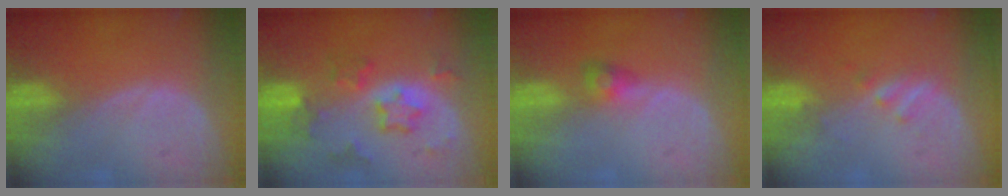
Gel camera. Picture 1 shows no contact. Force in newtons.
{"total": 7.2, "press": 6.5, "slide": 3.2}
{"total": 2.5, "press": 2.4, "slide": 0.7}
{"total": 1.9, "press": 1.9, "slide": 0.3}